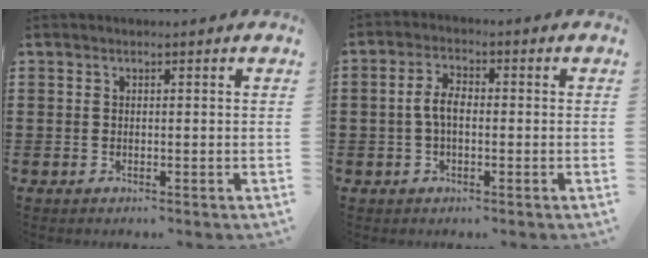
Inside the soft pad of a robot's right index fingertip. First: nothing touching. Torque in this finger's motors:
{"motor_torque": [0.97, -0.35, 0.35, 0.12]}